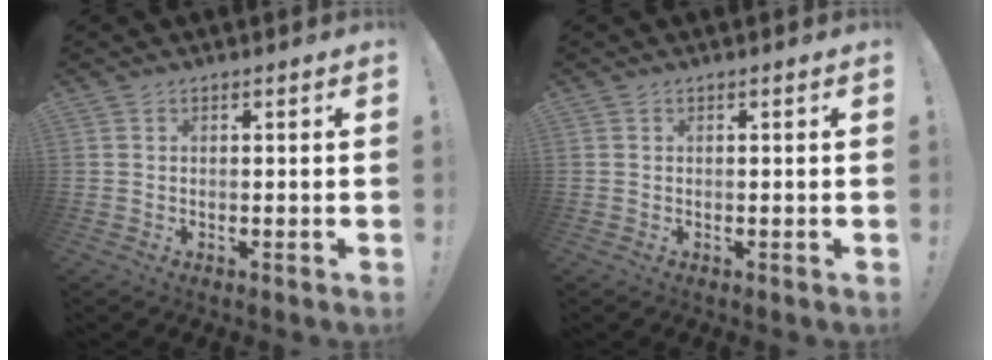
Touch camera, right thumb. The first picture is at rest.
{"total": 0.0}